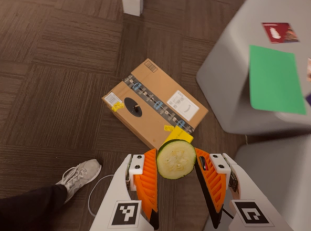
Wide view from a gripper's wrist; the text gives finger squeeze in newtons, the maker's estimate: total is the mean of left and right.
{"total": 6.6, "left": 6.9, "right": 6.4}